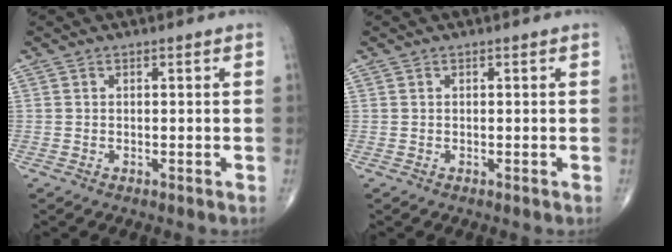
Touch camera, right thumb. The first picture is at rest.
{"total": 0.0}